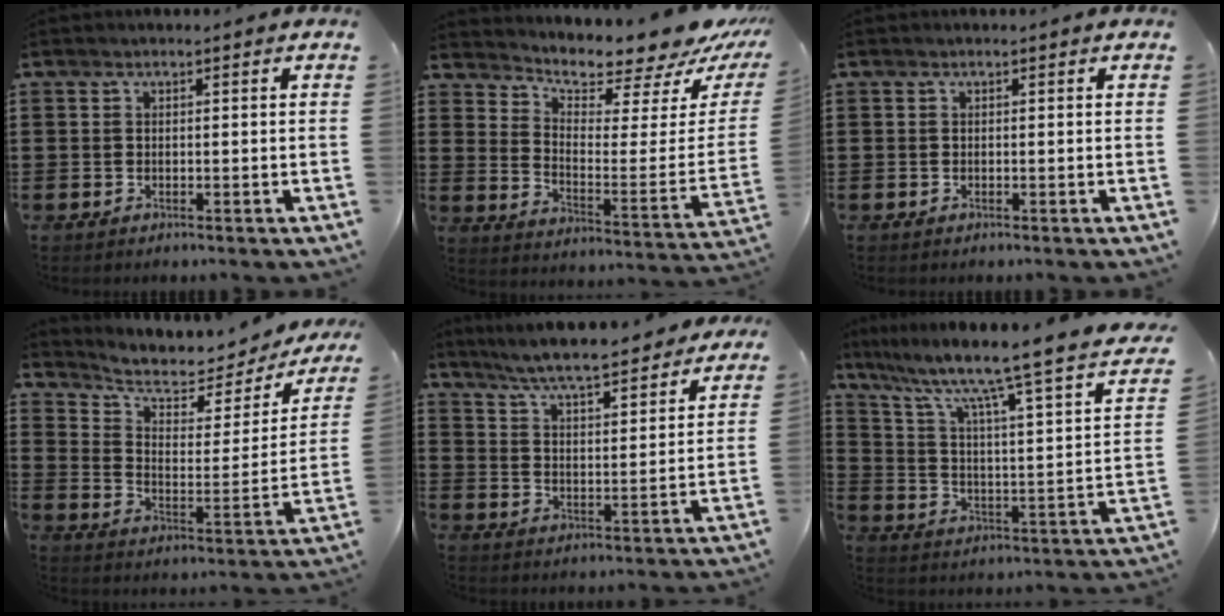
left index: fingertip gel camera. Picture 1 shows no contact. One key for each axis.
{"total": 5.4, "fx": 4.9, "fy": 1.4, "fz": 1.7, "tx": -0.048, "ty": -0.056, "tz": 0.078}
{"total": 0.0}
{"total": 5.1, "fx": 3.8, "fy": 2.4, "fz": 2.5, "tx": -0.065, "ty": -0.027, "tz": 0.058}
{"total": 6.5, "fx": 6.1, "fy": 0.1, "fz": 2.3, "tx": -0.071, "ty": -0.040, "tz": 0.103}
{"total": 9.2, "fx": 7.1, "fy": -0.4, "fz": 5.8, "tx": -0.133, "ty": -0.066, "tz": 0.101}